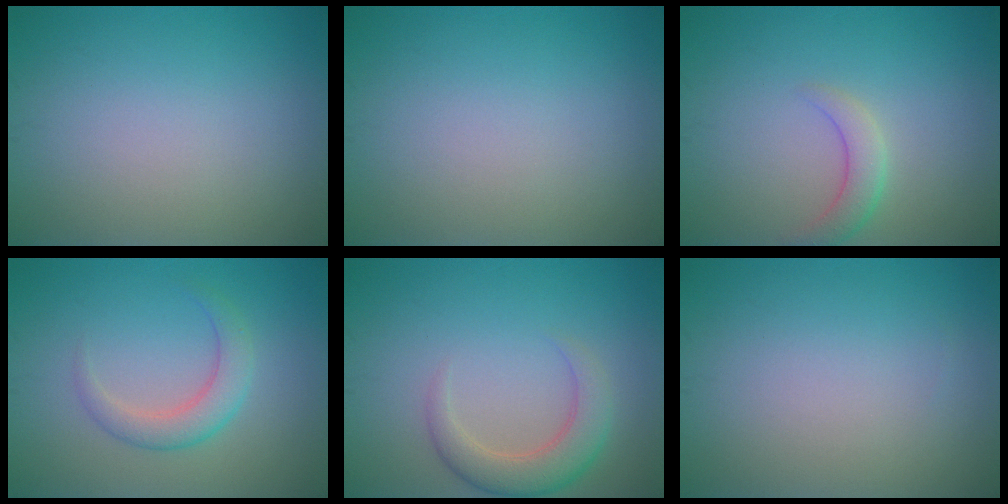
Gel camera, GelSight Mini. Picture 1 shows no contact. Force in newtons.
{"total": 0.0}
{"total": 2.3, "press": 2.2, "slide": 0.1}
{"total": 2.8, "press": 2.8, "slide": 0.1}
{"total": 3.8, "press": 3.8, "slide": 0.2}
{"total": 0.0}